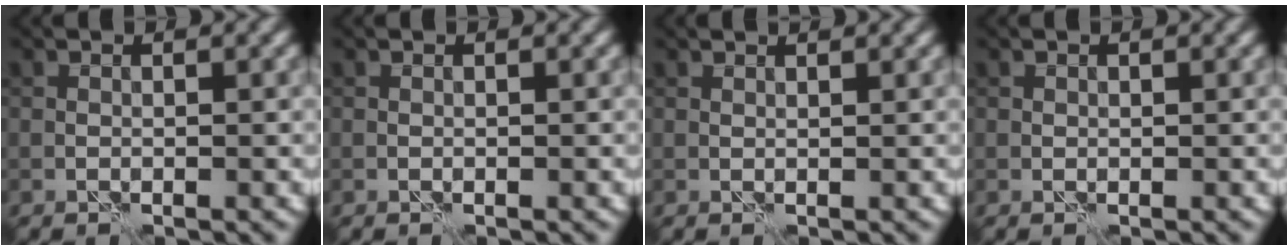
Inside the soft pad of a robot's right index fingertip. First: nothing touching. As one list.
[{"total": 0.0}, {"total": 0.9, "force": [0.9, 0.0, 0.3], "torque": [-0.010, -0.005, 0.008]}, {"total": 0.0}]